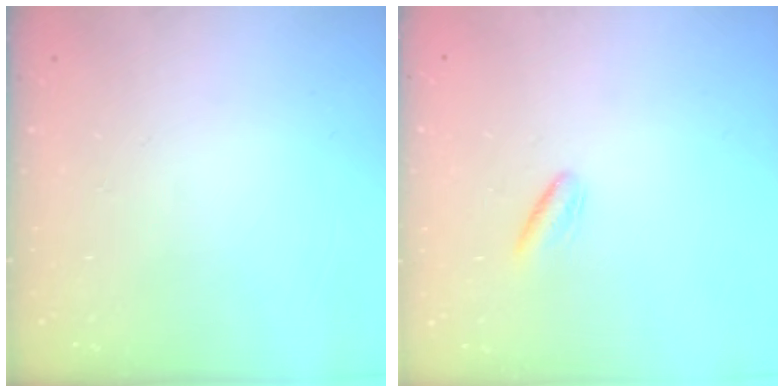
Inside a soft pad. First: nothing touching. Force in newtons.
{"total": 2.5, "press": 2.3, "slide": 1.1}